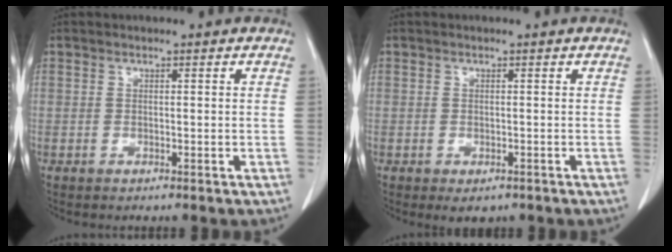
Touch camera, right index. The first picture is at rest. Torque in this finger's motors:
{"motor_torque": [-0.07, -0.05, -0.25, -0.08]}